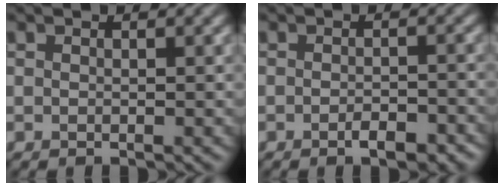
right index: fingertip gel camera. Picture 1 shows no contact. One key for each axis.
{"total": 2.7, "fx": -1.5, "fy": 1.0, "fz": 2.0, "tx": -0.030, "ty": -0.001, "tz": -0.020}